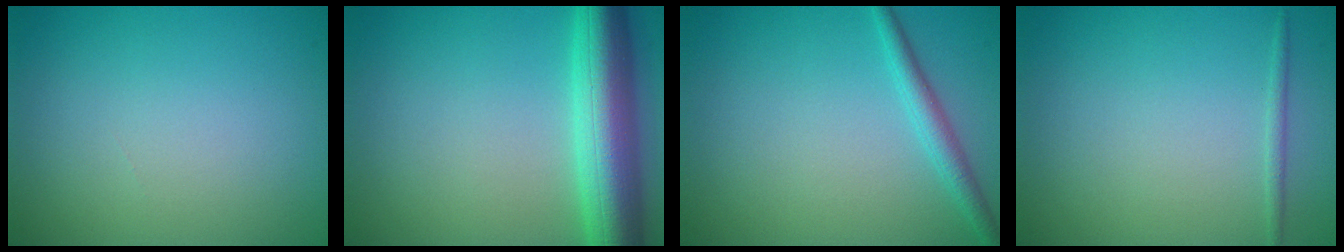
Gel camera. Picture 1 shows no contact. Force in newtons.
{"total": 7.7, "press": 7.7, "slide": 0.3}
{"total": 2.0, "press": 2.0, "slide": 0.1}
{"total": 0.7, "press": 0.7, "slide": 0.0}